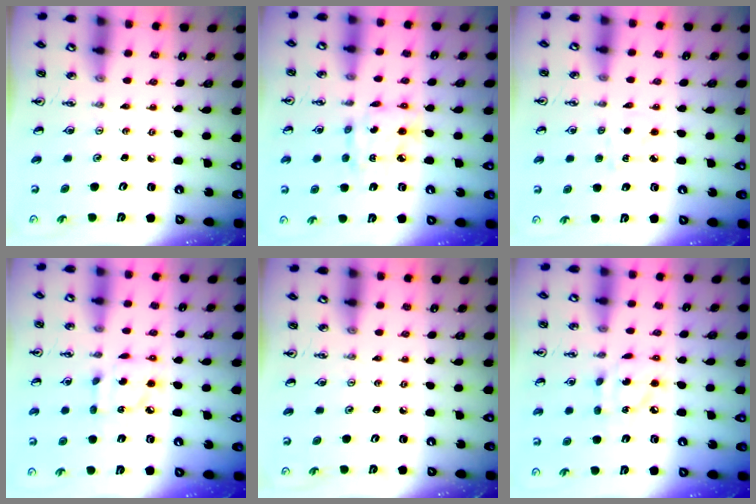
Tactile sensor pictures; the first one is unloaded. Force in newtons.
{"total": 8.2, "press": 8.2, "slide": 0.7}
{"total": 3.5, "press": 3.4, "slide": 0.4}
{"total": 7.0, "press": 7.0, "slide": 0.4}
{"total": 0.0}
{"total": 7.9, "press": 7.9, "slide": 0.2}